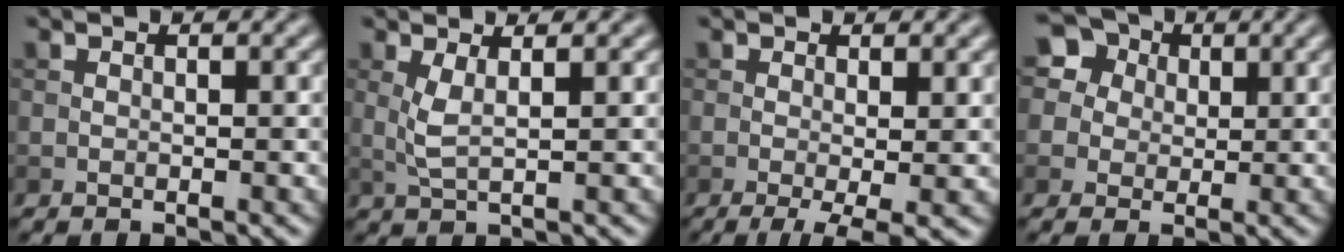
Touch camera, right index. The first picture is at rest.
{"total": 2.2, "force": [0.6, 0.5, 2.0], "torque": [-0.048, -0.002, 0.017]}
{"total": 3.5, "force": [-1.1, 0.7, 3.3], "torque": [-0.057, -0.012, -0.019]}
{"total": 8.3, "force": [4.1, 6.5, 3.1], "torque": [-0.079, 0.030, 0.055]}